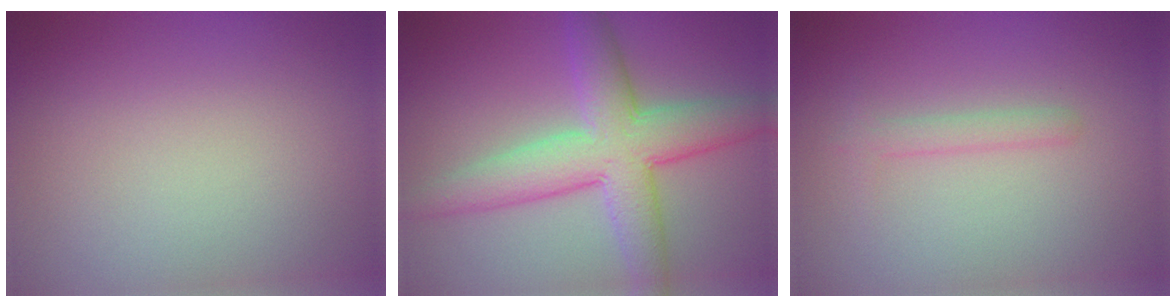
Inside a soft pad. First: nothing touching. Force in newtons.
{"total": 7.4, "press": 7.4, "slide": 0.1}
{"total": 1.3, "press": 1.3, "slide": 0.1}